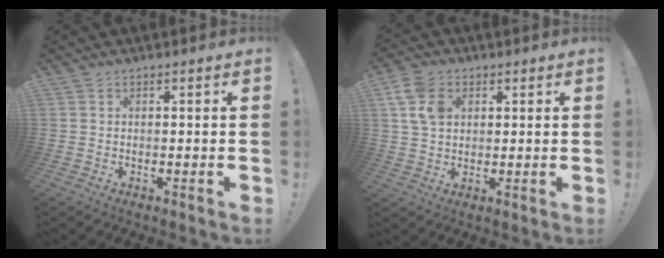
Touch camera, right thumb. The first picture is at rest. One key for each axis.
{"total": 8.8, "fx": 2.6, "fy": 6.4, "fz": 5.5, "tx": -0.113, "ty": 0.006, "tz": 0.053}